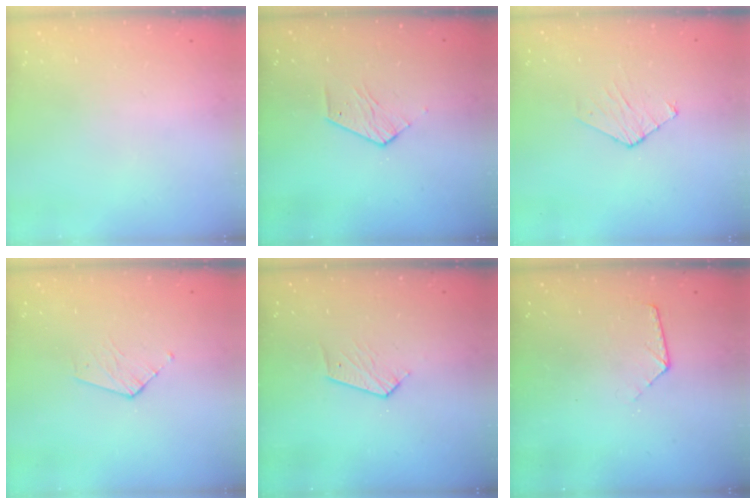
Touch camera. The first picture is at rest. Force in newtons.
{"total": 3.9, "press": 3.9, "slide": 0.4}
{"total": 3.5, "press": 3.5, "slide": 0.4}
{"total": 3.7, "press": 3.7, "slide": 0.4}
{"total": 3.7, "press": 3.6, "slide": 0.3}
{"total": 6.5, "press": 6.5, "slide": 0.5}